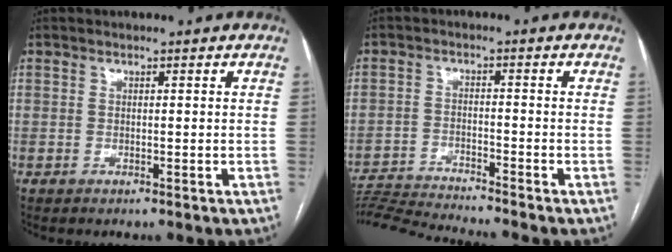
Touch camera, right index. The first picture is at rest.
{"total": 10.0, "force": [-9.4, -2.1, 2.3], "torque": [-0.031, -0.008, -0.166]}